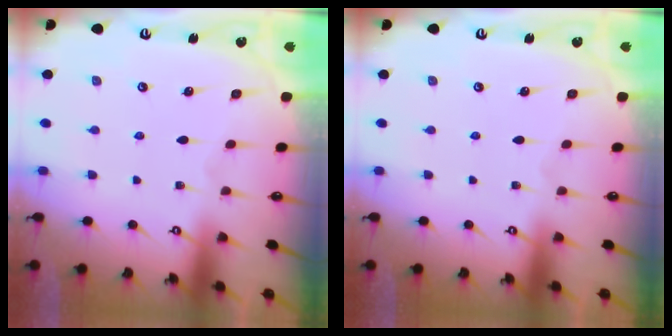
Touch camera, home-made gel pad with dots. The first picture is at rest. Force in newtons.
{"total": 0.0}